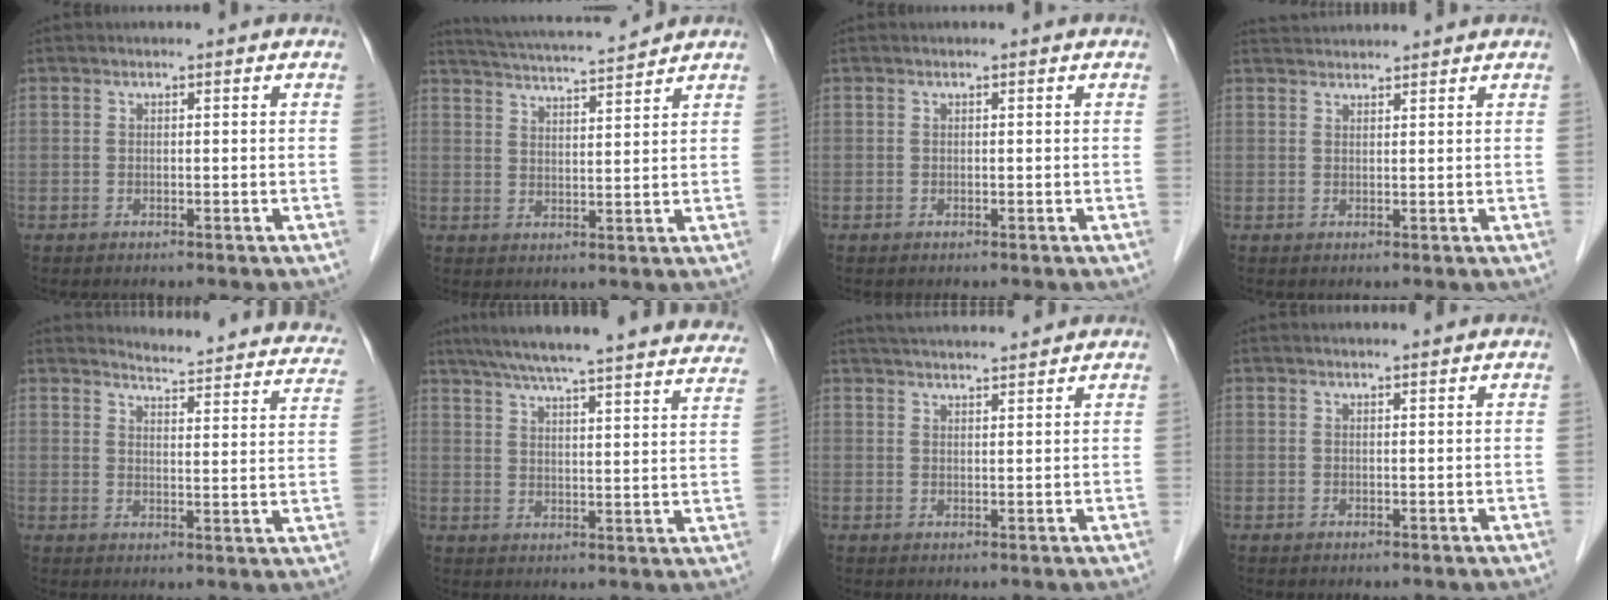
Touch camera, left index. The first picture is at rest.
{"total": 10.3, "force": [9.8, -0.3, 3.3], "torque": [-0.066, 0.015, 0.152]}
{"total": 0.0}
{"total": 4.9, "force": [4.8, 0.0, 0.8], "torque": [-0.016, 0.036, 0.076]}
{"total": 17.2, "force": [16.4, 2.7, 4.6], "torque": [-0.041, -0.055, 0.166]}
{"total": 32.1, "force": [29.0, 2.3, 13.6], "torque": [-0.215, -0.038, 0.355]}
{"total": 9.6, "force": [9.0, 0.6, 3.4], "torque": [-0.058, 0.027, 0.132]}
{"total": 1.8, "force": [1.7, 0.0, 0.6], "torque": [-0.008, 0.009, 0.027]}